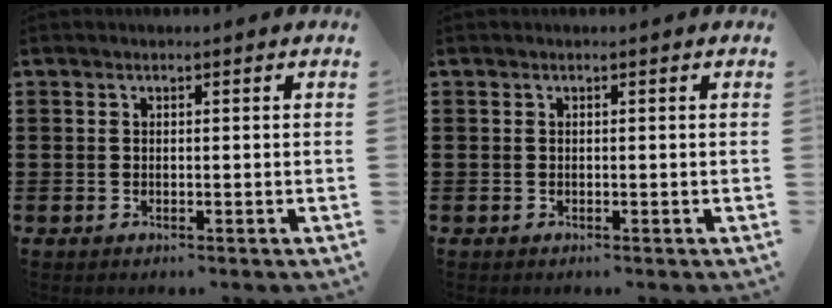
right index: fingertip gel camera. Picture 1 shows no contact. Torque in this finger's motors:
{"motor_torque": [0.22, 0.18, 0.00, -0.01]}